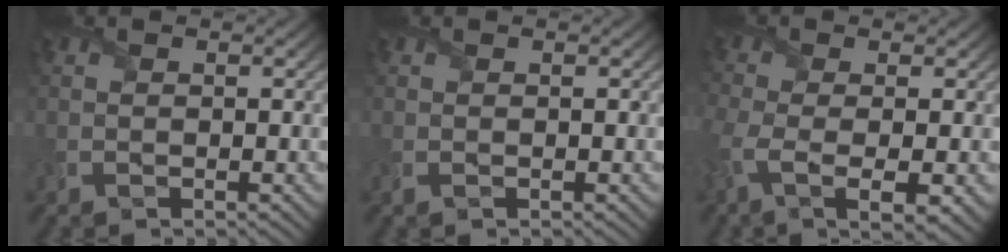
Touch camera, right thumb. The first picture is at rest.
{"total": 0.0}
{"total": 7.1, "force": [-2.4, 2.8, 6.1], "torque": [-0.153, -0.020, -0.039]}